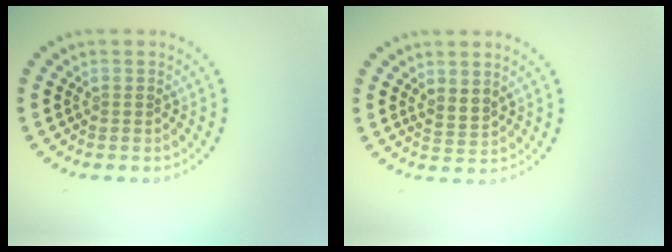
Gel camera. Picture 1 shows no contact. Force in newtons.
{"total": 1.6, "press": 1.3, "slide": 1.0}